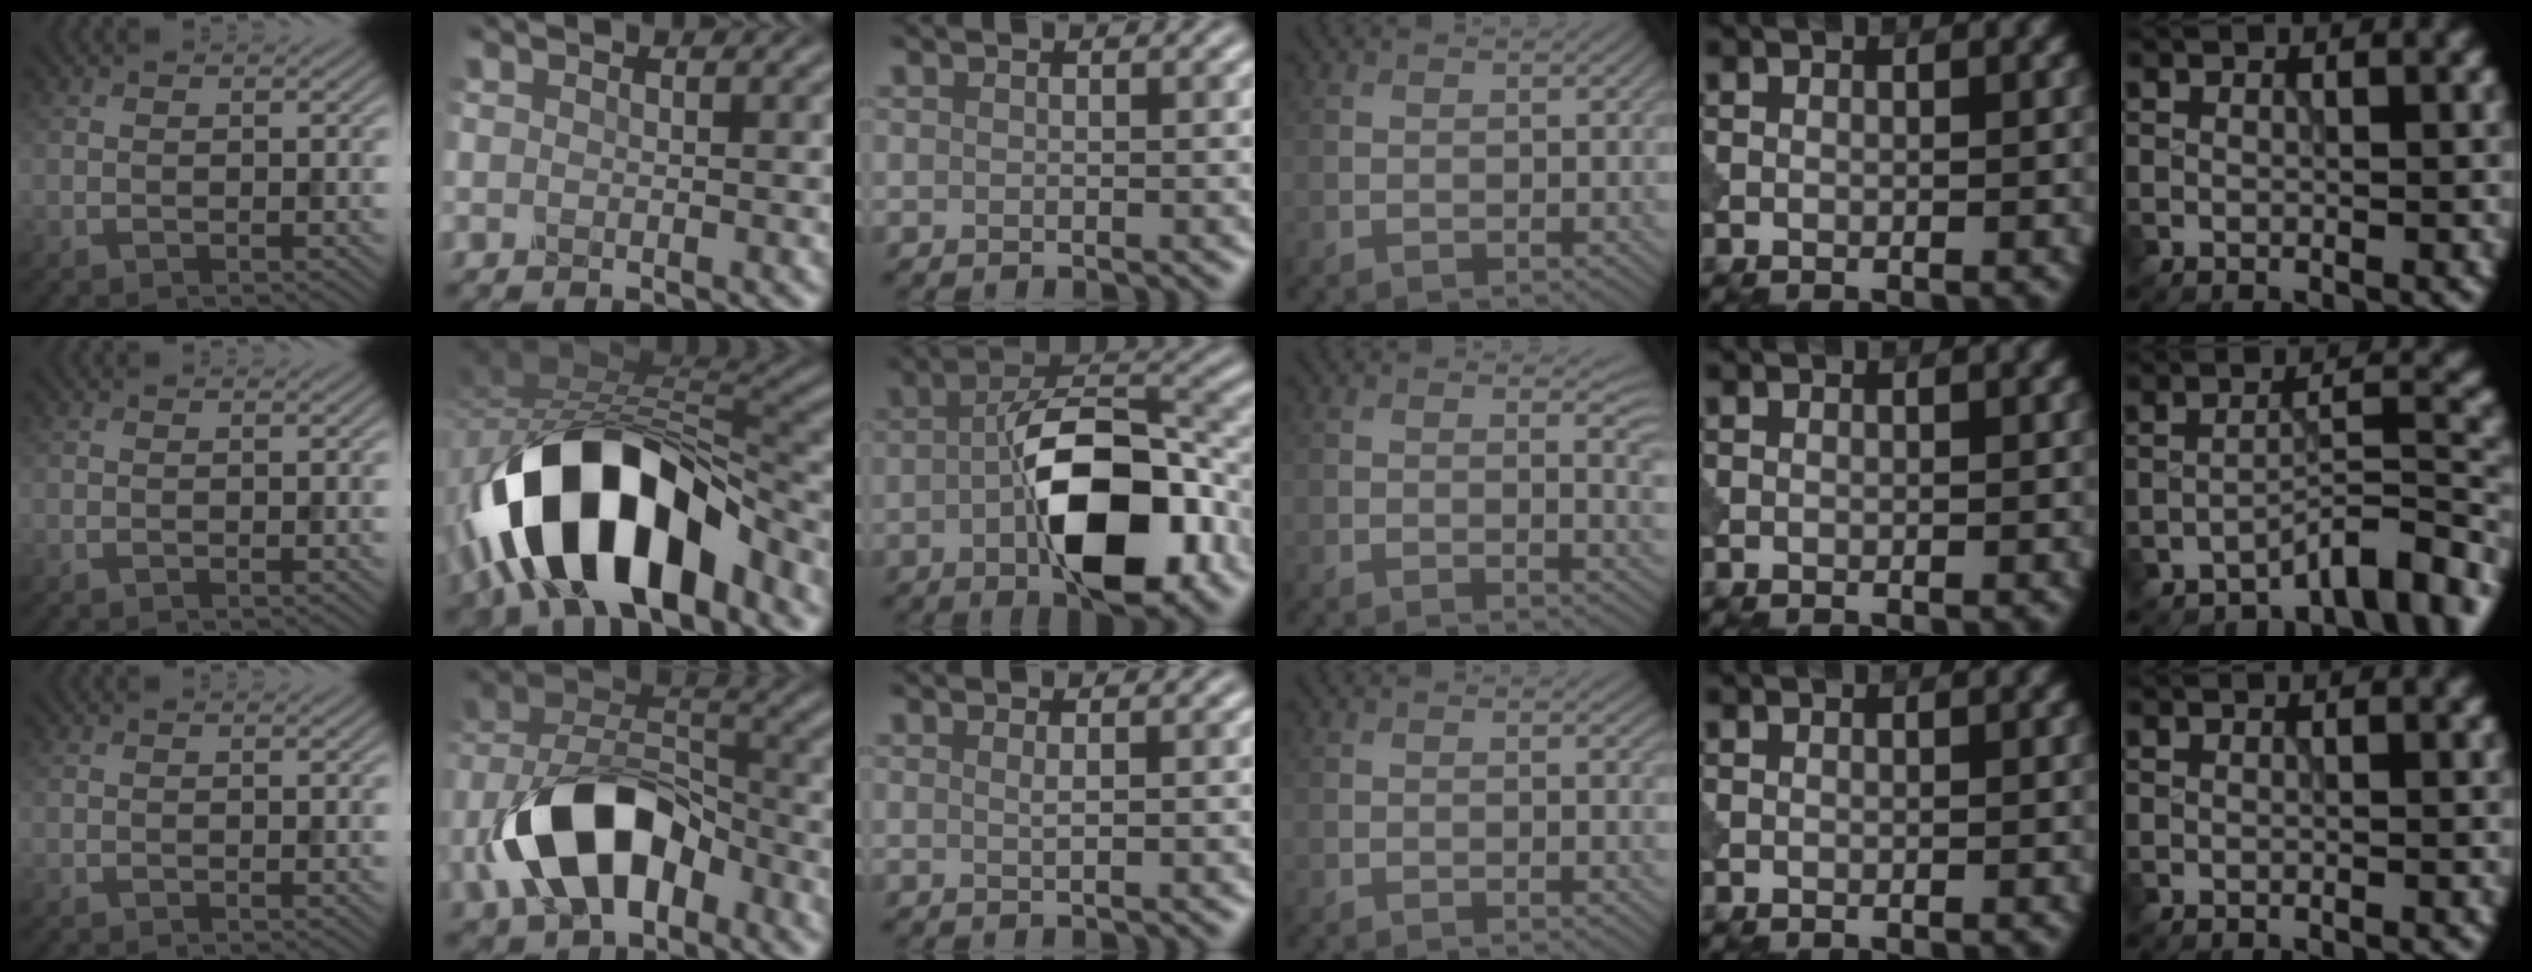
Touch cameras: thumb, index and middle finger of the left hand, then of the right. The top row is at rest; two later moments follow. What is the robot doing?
{"motion": "dispense", "object": "dispenser bottle"}